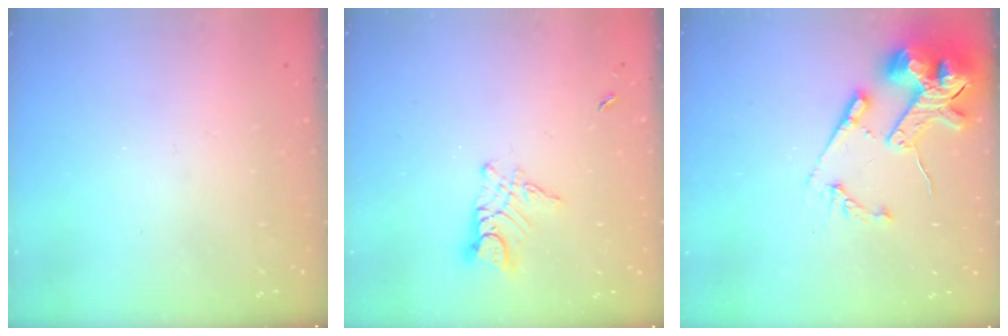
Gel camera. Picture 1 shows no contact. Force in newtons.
{"total": 6.1, "press": 6.1, "slide": 0.5}
{"total": 16.8, "press": 16.7, "slide": 2.2}